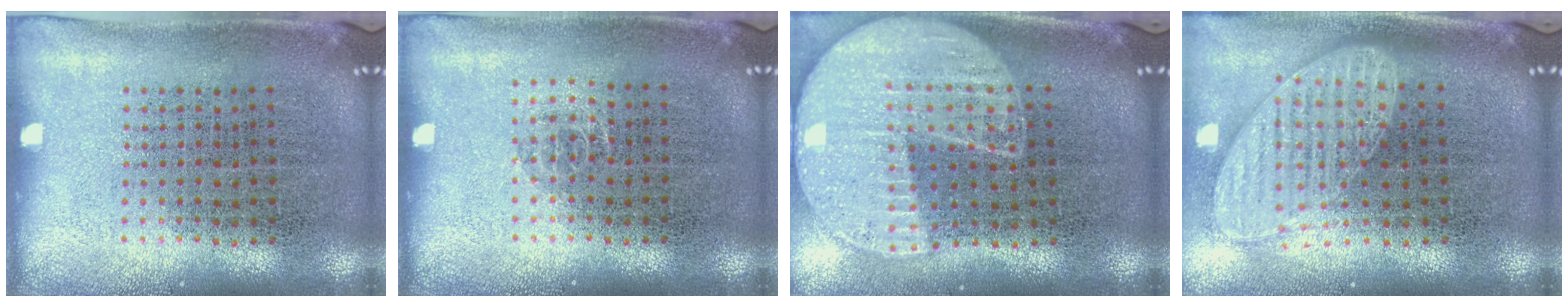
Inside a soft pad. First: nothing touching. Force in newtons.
{"total": 0.6, "press": 0.4, "slide": 0.4}
{"total": 2.2, "press": 1.9, "slide": 1.0}
{"total": 1.7, "press": 1.3, "slide": 1.0}